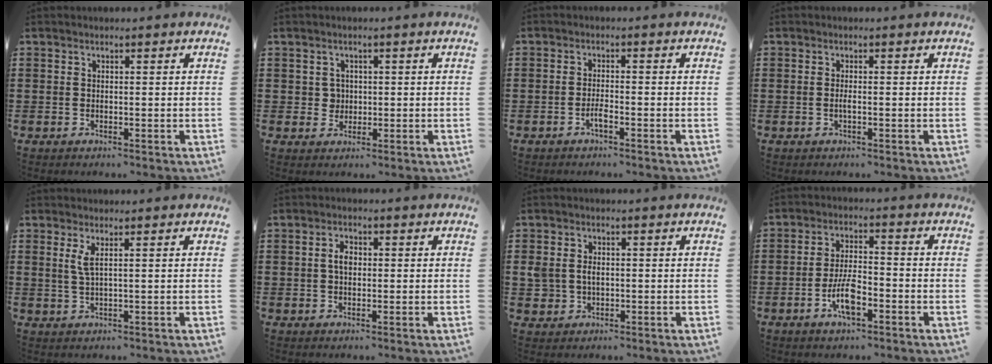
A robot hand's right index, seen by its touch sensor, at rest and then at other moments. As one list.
[{"total": 2.2, "force": [0.1, 2.0, 0.7], "torque": [-0.020, 0.010, 0.001]}, {"total": 2.0, "force": [-1.2, 0.3, 1.6], "torque": [-0.036, -0.003, -0.024]}, {"total": 1.0, "force": [-0.4, 0.1, 1.0], "torque": [-0.019, -0.004, -0.006]}, {"total": 2.2, "force": [0.8, 0.3, 2.0], "torque": [-0.044, 0.001, 0.013]}, {"total": 2.7, "force": [0.2, 1.5, 2.2], "torque": [-0.043, 0.008, 0.001]}, {"total": 2.9, "force": [0.0, 2.4, 1.7], "torque": [-0.054, 0.003, -0.007]}, {"total": 6.4, "force": [-2.7, 2.3, 5.4], "torque": [-0.115, 0.001, -0.053]}]